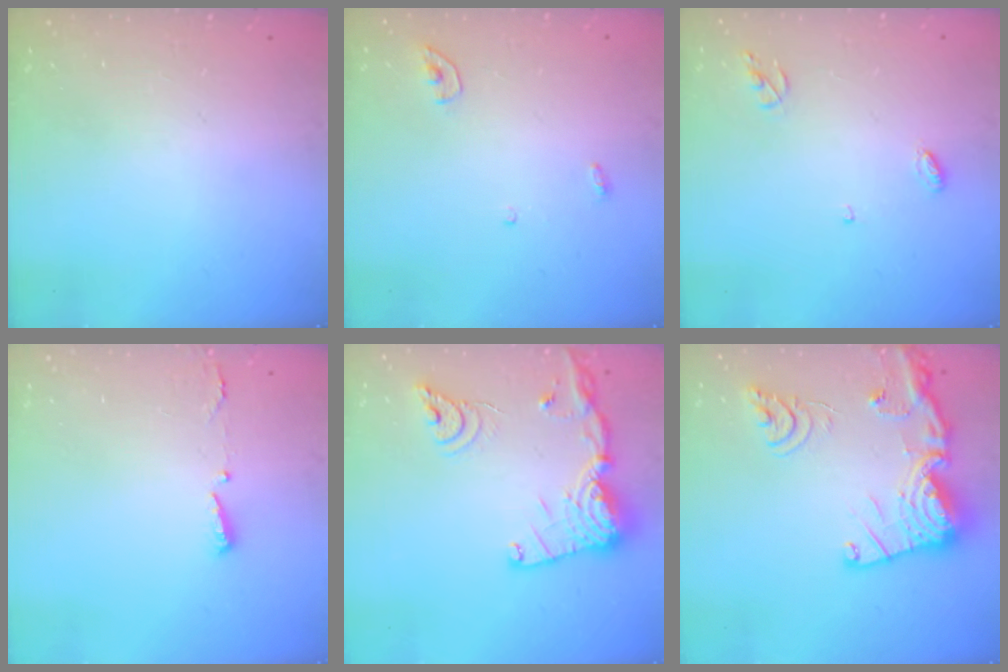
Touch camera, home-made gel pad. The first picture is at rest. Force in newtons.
{"total": 3.4, "press": 3.3, "slide": 0.3}
{"total": 4.7, "press": 4.7, "slide": 0.1}
{"total": 2.9, "press": 2.8, "slide": 0.6}
{"total": 18.5, "press": 18.4, "slide": 1.7}
{"total": 21.7, "press": 21.5, "slide": 2.2}